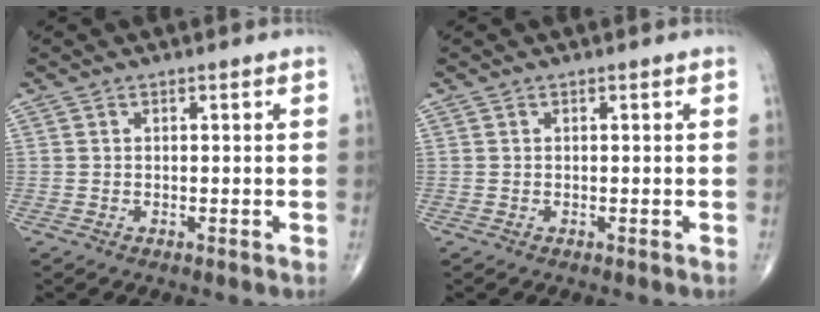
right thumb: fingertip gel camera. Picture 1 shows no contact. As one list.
[{"total": 0.0}]